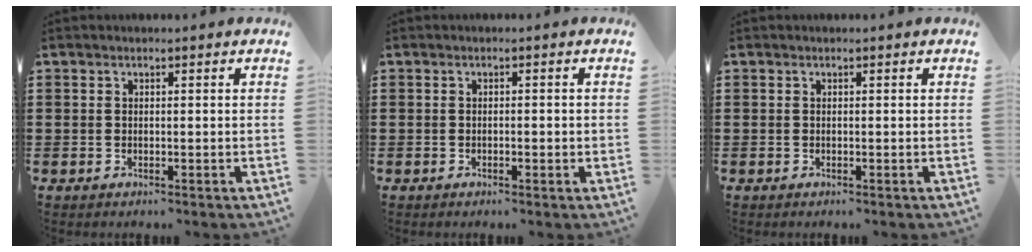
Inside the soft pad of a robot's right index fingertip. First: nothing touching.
{"total": 0.9, "force": [-0.3, 0.2, 0.8], "torque": [-0.015, -0.003, -0.004]}
{"total": 0.0}